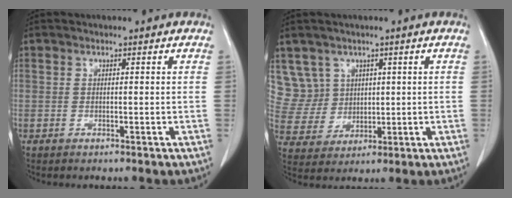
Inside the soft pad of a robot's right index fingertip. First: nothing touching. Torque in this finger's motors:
{"motor_torque": [-0.44, 0.43, -0.22, -0.05]}